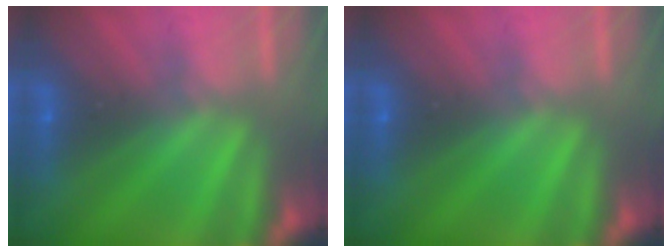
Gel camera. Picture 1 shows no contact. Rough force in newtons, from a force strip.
{"total": 0.0}